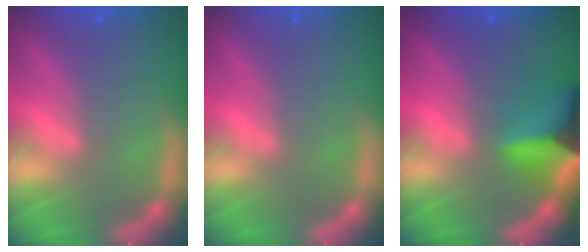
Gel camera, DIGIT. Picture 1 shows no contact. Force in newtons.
{"total": 0.0}
{"total": 7.9}